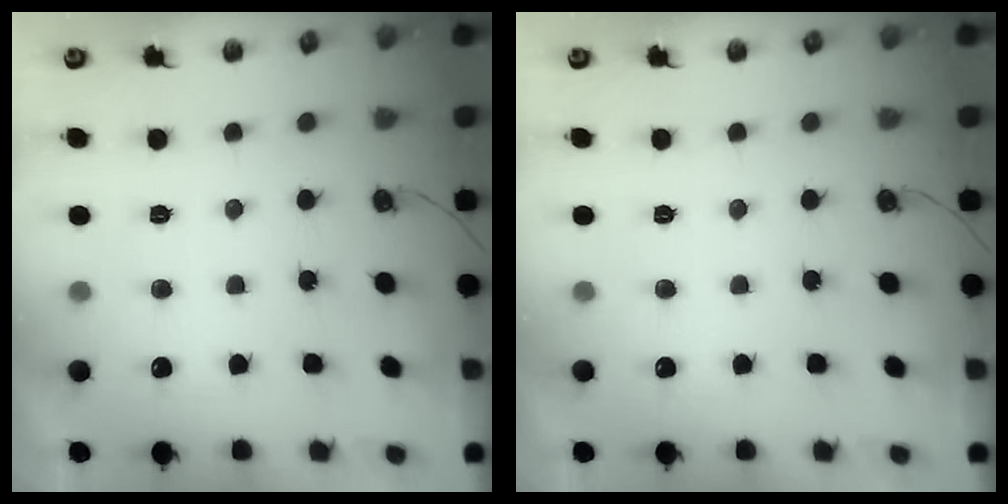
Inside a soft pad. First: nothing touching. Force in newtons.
{"total": 0.0}